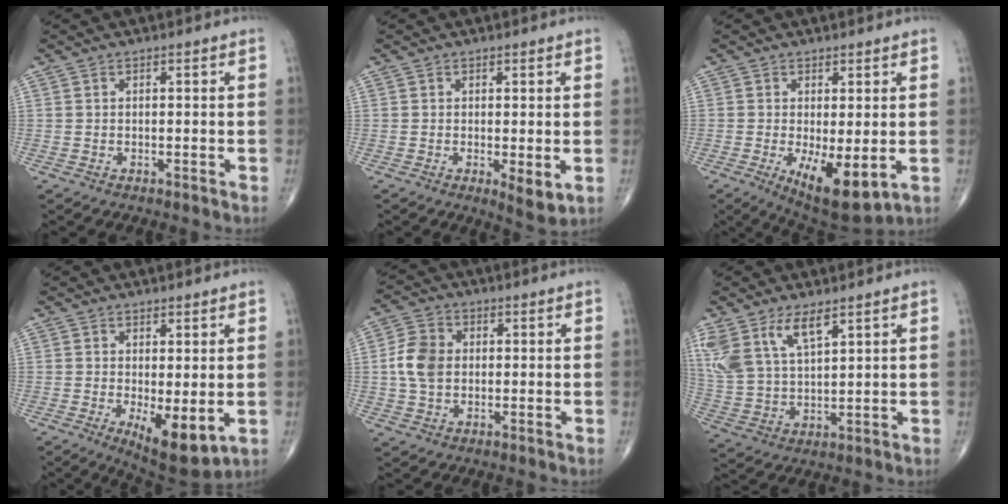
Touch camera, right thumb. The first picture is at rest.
{"total": 3.9, "force": [-0.5, 1.3, 3.6], "torque": [-0.056, -0.015, -0.008]}
{"total": 9.9, "force": [-2.1, 3.8, 8.9], "torque": [-0.137, -0.025, -0.021]}
{"total": 8.6, "force": [-1.5, 3.3, 7.8], "torque": [-0.115, -0.025, -0.013]}
{"total": 7.2, "force": [0.3, 5.4, 4.7], "torque": [-0.086, 0.008, 0.001]}
{"total": 11.0, "force": [6.6, 4.6, 7.4], "torque": [-0.152, -0.017, 0.143]}